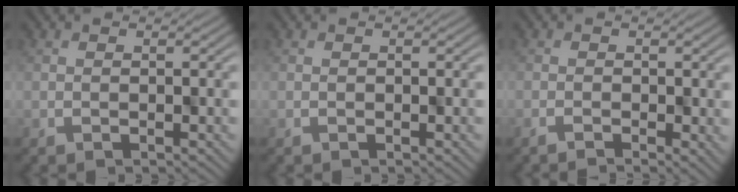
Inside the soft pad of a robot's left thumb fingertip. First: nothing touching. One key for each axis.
{"total": 0.0}
{"total": 0.6, "fx": -0.4, "fy": -0.3, "fz": -0.4, "tx": 0.007, "ty": -0.002, "tz": -0.012}